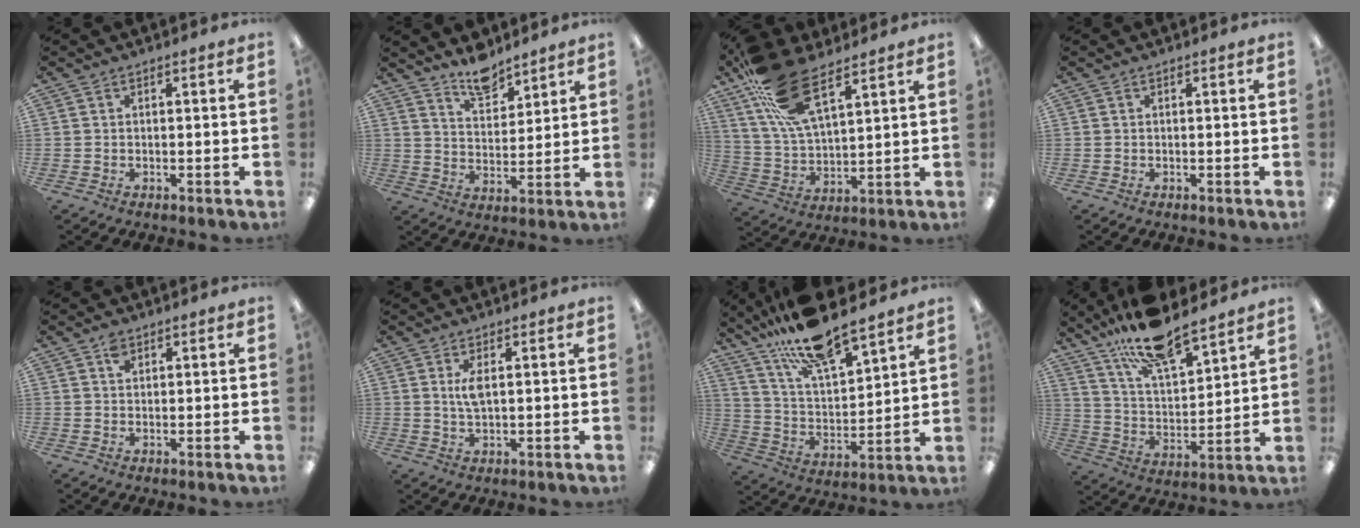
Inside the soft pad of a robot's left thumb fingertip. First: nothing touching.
{"total": 8.1, "force": [7.1, 3.1, 2.4], "torque": [-0.036, -0.045, 0.128]}
{"total": 17.6, "force": [11.2, 7.1, 11.5], "torque": [-0.234, -0.039, 0.201]}
{"total": 0.0}
{"total": 2.3, "force": [1.5, 1.3, 1.1], "torque": [-0.018, -0.003, 0.026]}
{"total": 4.0, "force": [1.2, 1.6, 3.5], "torque": [-0.066, 0.003, 0.018]}
{"total": 15.7, "force": [13.7, 3.3, 6.8], "torque": [-0.136, -0.086, 0.241]}
{"total": 15.5, "force": [13.2, 4.4, 6.8], "torque": [-0.135, -0.080, 0.236]}